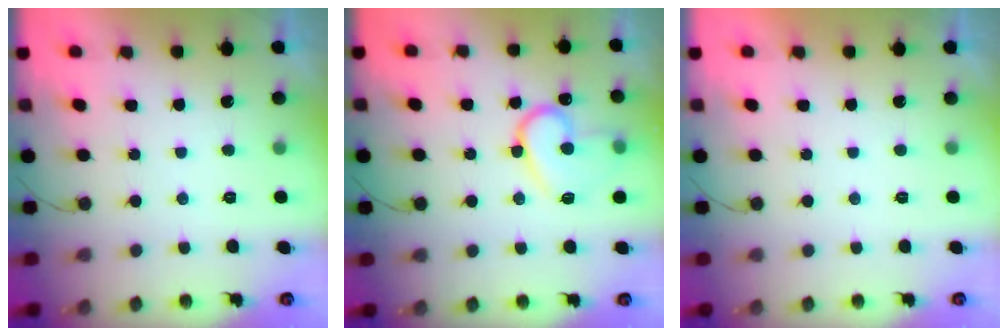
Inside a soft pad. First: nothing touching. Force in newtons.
{"total": 14.5, "press": 14.4, "slide": 1.6}
{"total": 1.8, "press": 1.8, "slide": 0.0}